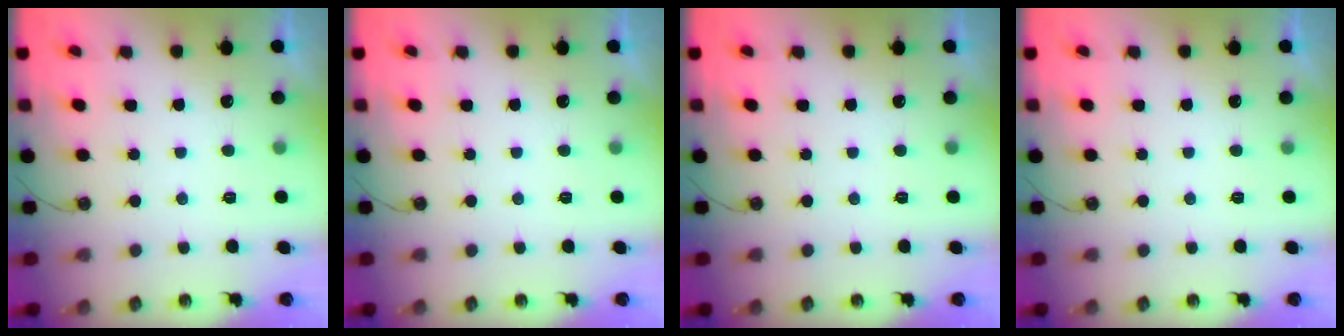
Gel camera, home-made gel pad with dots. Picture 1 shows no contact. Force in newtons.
{"total": 0.0}
{"total": 0.0}
{"total": 0.0}